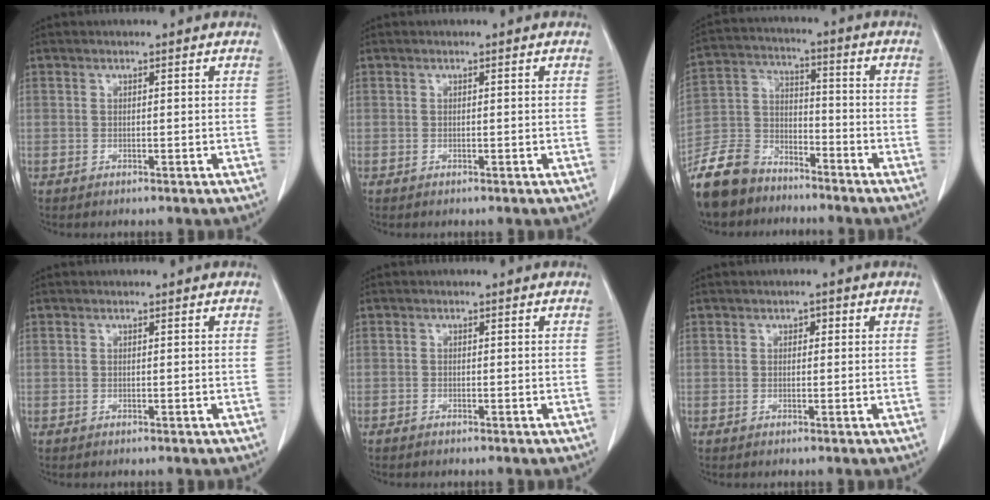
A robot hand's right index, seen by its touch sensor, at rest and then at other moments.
{"total": 0.0}
{"total": 14.9, "force": [-11.8, 7.6, 5.2], "torque": [-0.133, 0.007, -0.219]}
{"total": 0.0}
{"total": 0.6, "force": [-0.4, 0.4, 0.2], "torque": [-0.008, 0.001, -0.009]}
{"total": 1.6, "force": [0.4, 1.1, 1.1], "torque": [-0.026, 0.015, 0.008]}